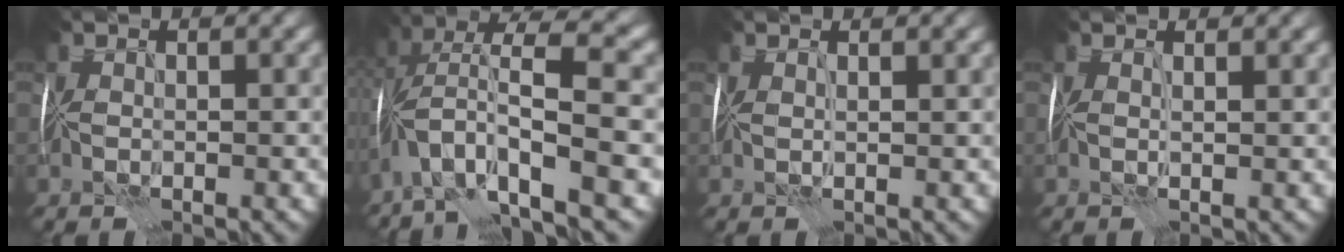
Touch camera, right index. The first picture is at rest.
{"total": 10.5, "force": [-4.1, 2.6, 9.3], "torque": [-0.176, 0.021, -0.073]}
{"total": 0.8, "force": [0.6, -0.5, 0.3], "torque": [-0.008, -0.002, 0.012]}
{"total": 1.2, "force": [0.9, -0.6, 0.6], "torque": [-0.008, -0.002, 0.007]}